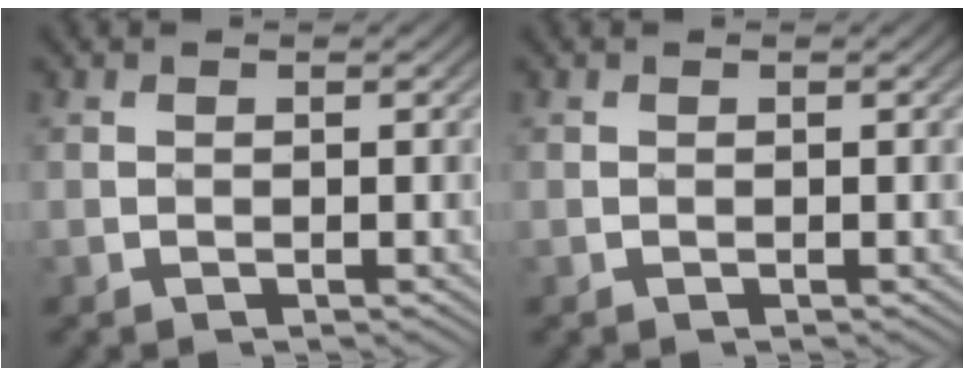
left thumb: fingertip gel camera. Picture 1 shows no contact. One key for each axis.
{"total": 0.0}